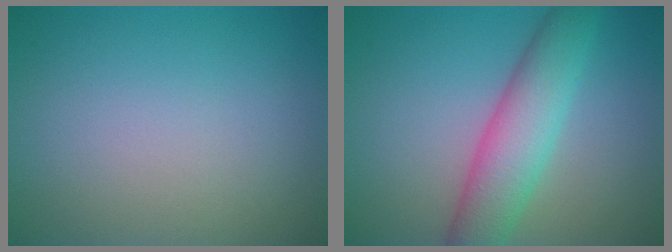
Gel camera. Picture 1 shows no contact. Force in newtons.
{"total": 5.7, "press": 5.7, "slide": 0.1}